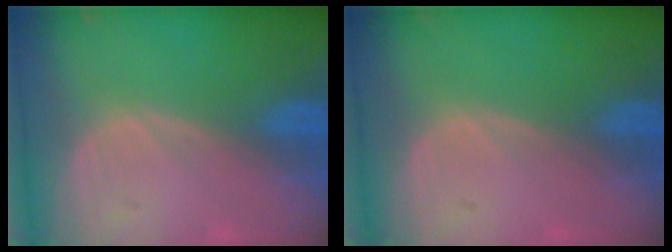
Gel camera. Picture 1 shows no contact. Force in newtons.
{"total": 0.0}